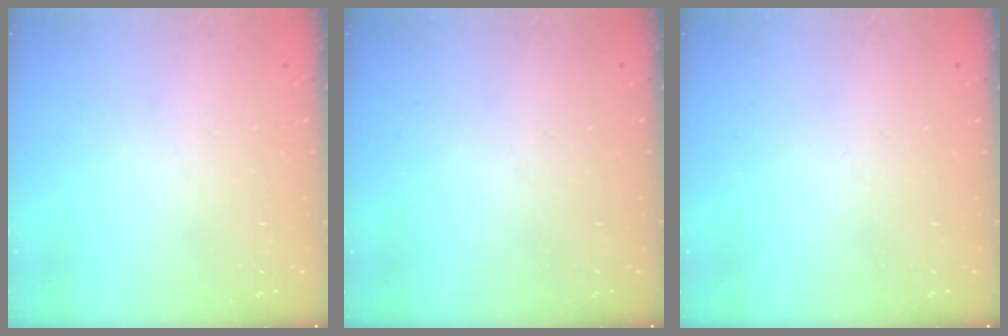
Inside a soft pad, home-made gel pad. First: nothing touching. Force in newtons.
{"total": 0.0}
{"total": 0.0}